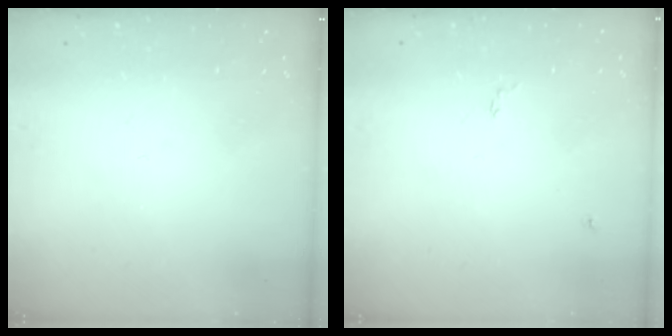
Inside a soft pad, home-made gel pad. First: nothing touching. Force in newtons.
{"total": 2.5, "press": 2.5, "slide": 0.3}